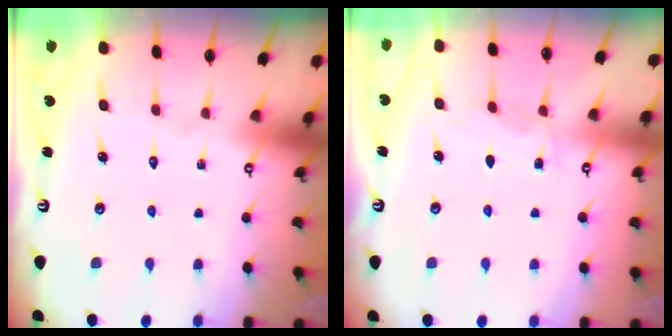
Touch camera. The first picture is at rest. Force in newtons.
{"total": 4.3, "press": 4.2, "slide": 0.5}